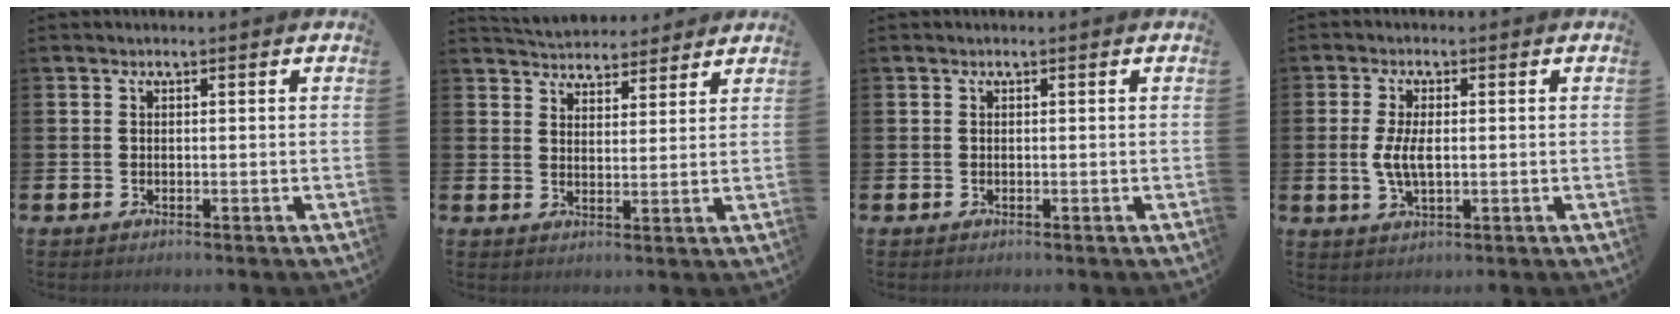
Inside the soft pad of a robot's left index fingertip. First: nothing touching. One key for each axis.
{"total": 4.8, "fx": 4.7, "fy": 1.1, "fz": -0.3, "tx": -0.004, "ty": -0.028, "tz": 0.085}
{"total": 0.0}
{"total": 4.4, "fx": 0.2, "fy": 2.0, "fz": 3.9, "tx": -0.075, "ty": 0.001, "tz": -0.003}